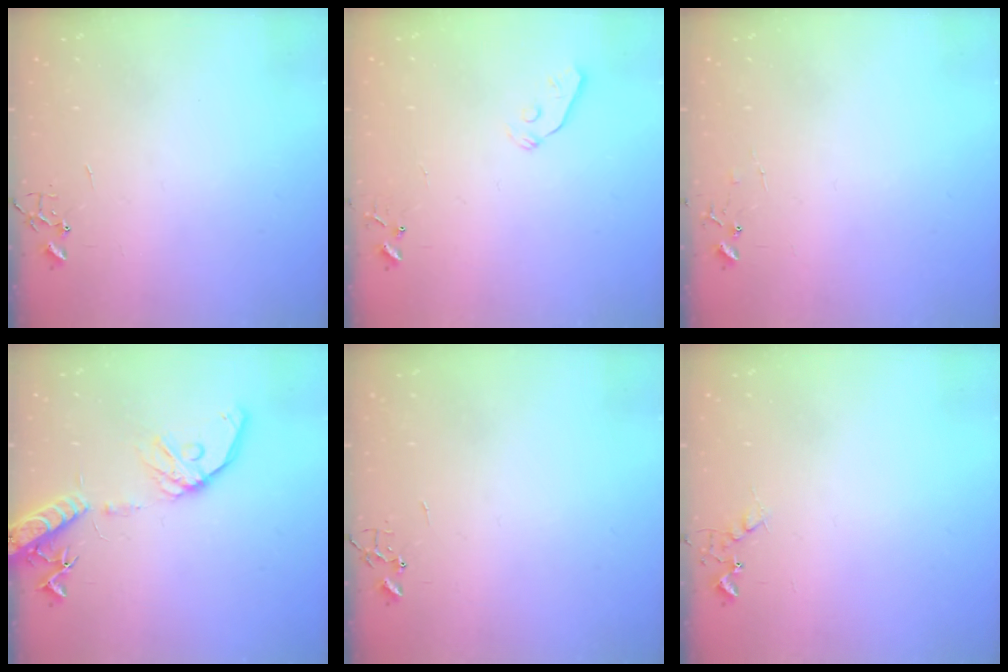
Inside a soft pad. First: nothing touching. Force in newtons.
{"total": 3.3, "press": 3.2, "slide": 0.8}
{"total": 6.9, "press": 6.9, "slide": 0.4}
{"total": 16.3, "press": 16.0, "slide": 3.2}
{"total": 0.0}
{"total": 4.8, "press": 4.7, "slide": 0.8}